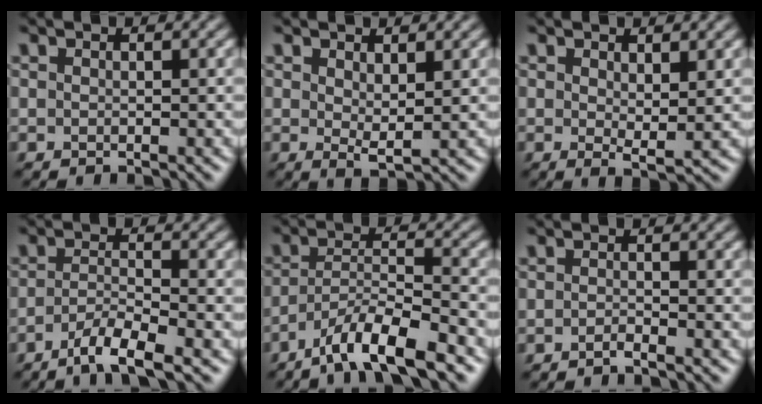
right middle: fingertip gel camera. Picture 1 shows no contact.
{"total": 1.9, "force": [1.0, 0.6, 1.5], "torque": [-0.029, -0.008, 0.020]}
{"total": 2.0, "force": [0.8, 0.6, 1.7], "torque": [-0.029, -0.010, 0.017]}
{"total": 4.1, "force": [-2.7, 0.8, 3.0], "torque": [-0.053, -0.003, -0.056]}
{"total": 7.5, "force": [-5.5, 1.5, 4.9], "torque": [-0.080, 0.003, -0.099]}
{"total": 0.9, "force": [-0.7, 0.1, 0.6], "torque": [-0.010, 0.001, -0.015]}